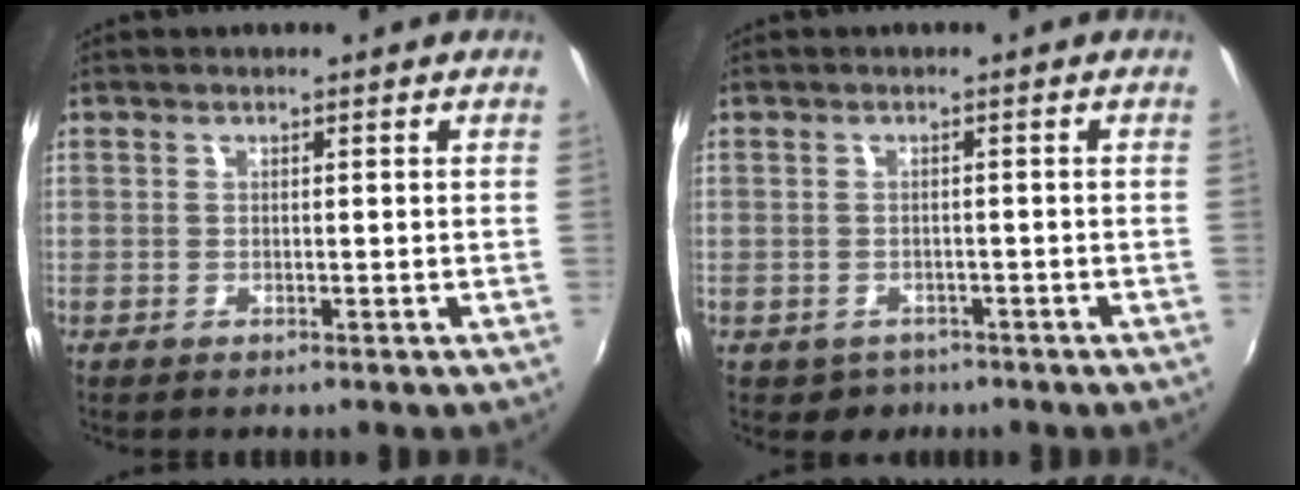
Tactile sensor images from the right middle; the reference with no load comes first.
{"total": 3.1, "force": [-1.7, 2.5, 0.5], "torque": [-0.020, -0.004, -0.020]}